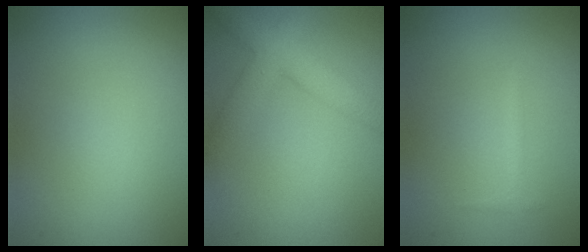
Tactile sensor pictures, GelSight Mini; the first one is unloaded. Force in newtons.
{"total": 5.0, "press": 5.0, "slide": 0.1}
{"total": 0.7, "press": 0.7, "slide": 0.1}